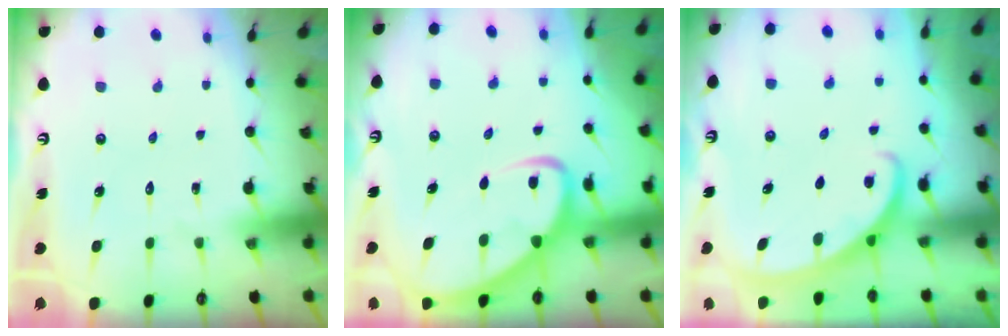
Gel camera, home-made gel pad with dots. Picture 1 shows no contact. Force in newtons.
{"total": 7.2, "press": 7.2, "slide": 0.8}
{"total": 2.8, "press": 2.8, "slide": 0.1}